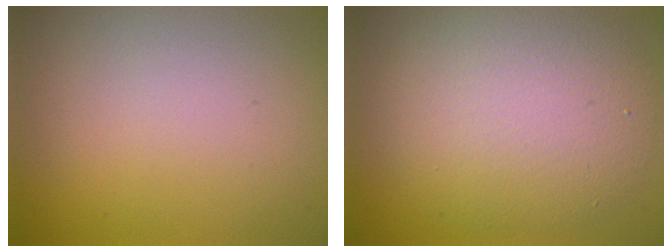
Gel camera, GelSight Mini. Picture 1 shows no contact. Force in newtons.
{"total": 7.5, "press": 7.5, "slide": 0.4}